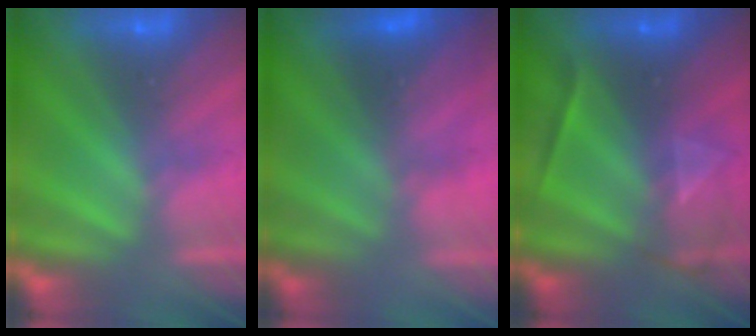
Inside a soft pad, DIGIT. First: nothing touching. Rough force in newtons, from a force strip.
{"total": 2.4}
{"total": 2.2}